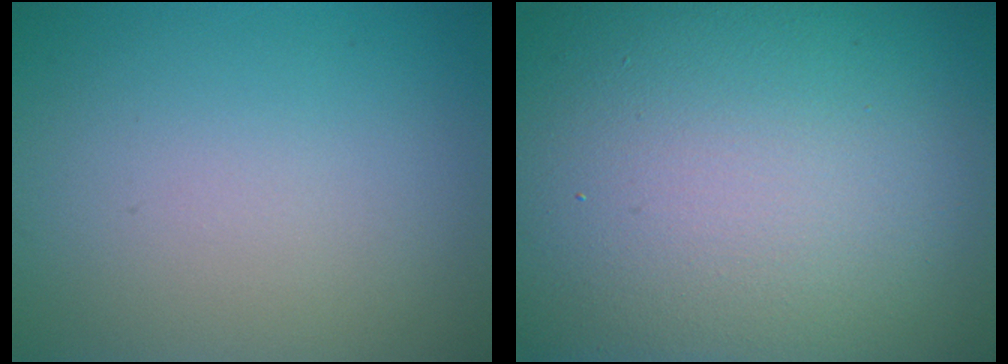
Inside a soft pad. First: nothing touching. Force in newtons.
{"total": 25.7, "press": 25.6, "slide": 1.1}